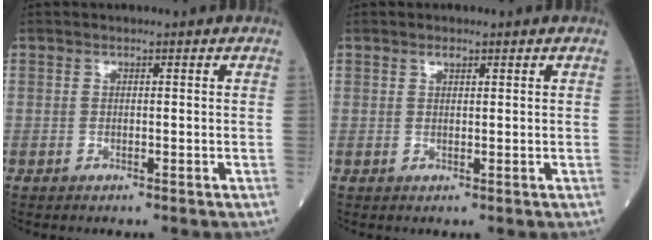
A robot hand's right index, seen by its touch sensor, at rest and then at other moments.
{"total": 0.9, "force": [0.6, 0.3, 0.5], "torque": [-0.012, -0.002, 0.011]}